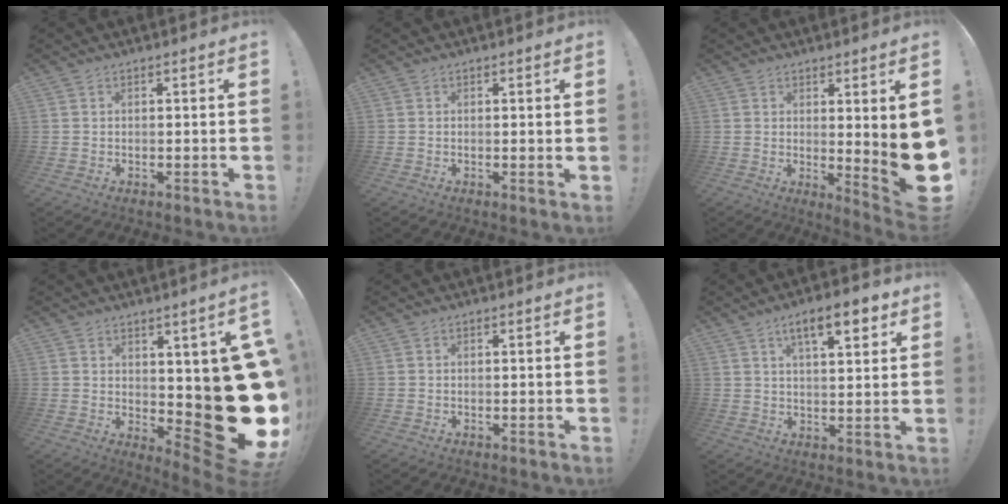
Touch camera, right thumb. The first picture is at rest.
{"total": 0.8, "force": [0.5, -0.1, 0.6], "torque": [0.005, -0.007, 0.006]}
{"total": 8.8, "force": [1.1, 0.4, 8.7], "torque": [-0.102, -0.038, 0.017]}
{"total": 19.3, "force": [1.7, 7.7, 17.6], "torque": [-0.188, -0.063, 0.060]}
{"total": 0.0}
{"total": 10.1, "force": [5.2, 3.2, 8.1], "torque": [-0.111, -0.018, 0.081]}